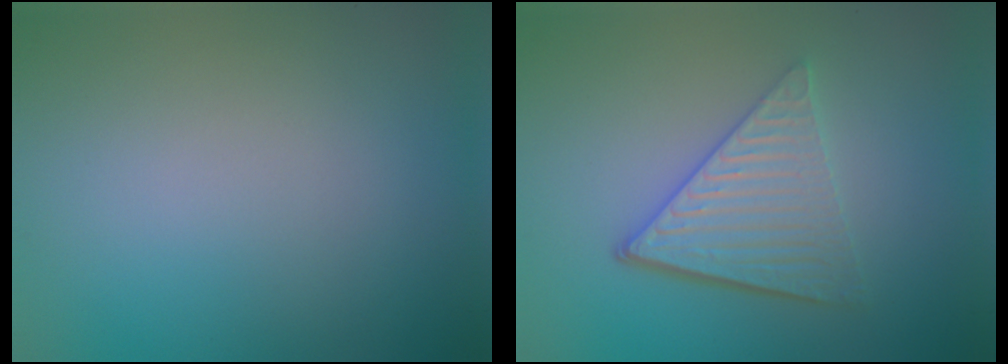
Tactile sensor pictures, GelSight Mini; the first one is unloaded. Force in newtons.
{"total": 5.2, "press": 3.8, "slide": 3.5}